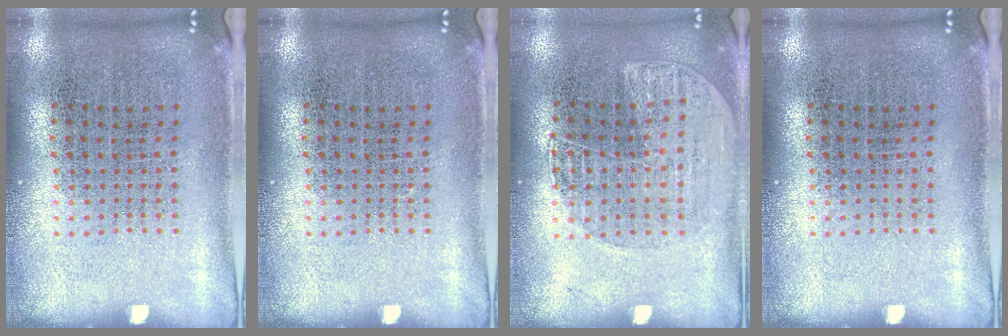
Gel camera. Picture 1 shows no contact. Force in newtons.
{"total": 0.0}
{"total": 1.3, "press": 1.3, "slide": 0.1}
{"total": 0.0}